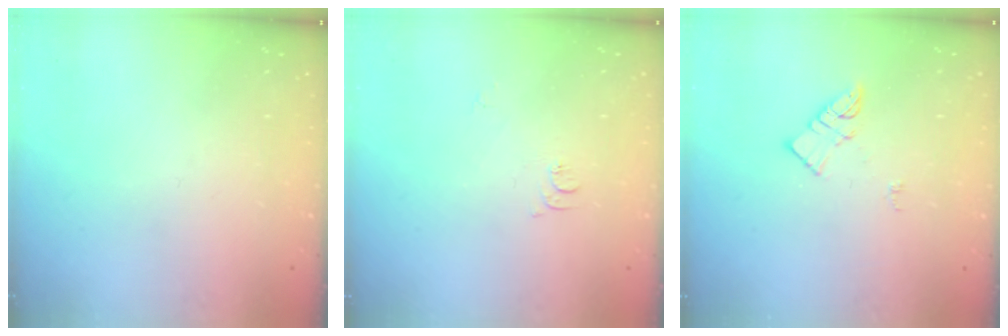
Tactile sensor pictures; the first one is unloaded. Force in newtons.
{"total": 5.2, "press": 5.1, "slide": 0.6}
{"total": 6.2, "press": 6.2, "slide": 0.2}